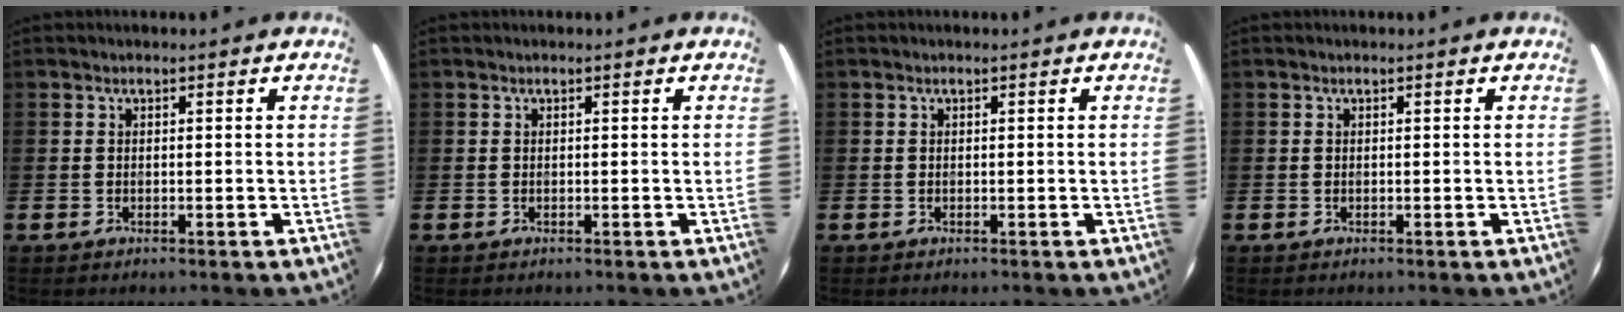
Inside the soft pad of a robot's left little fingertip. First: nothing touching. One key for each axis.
{"total": 0.0}
{"total": 0.0}
{"total": 0.0}